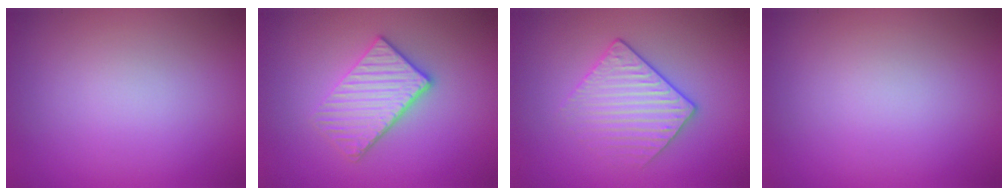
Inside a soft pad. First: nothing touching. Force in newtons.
{"total": 3.7, "press": 3.2, "slide": 1.9}
{"total": 3.1, "press": 2.8, "slide": 1.2}
{"total": 0.0}